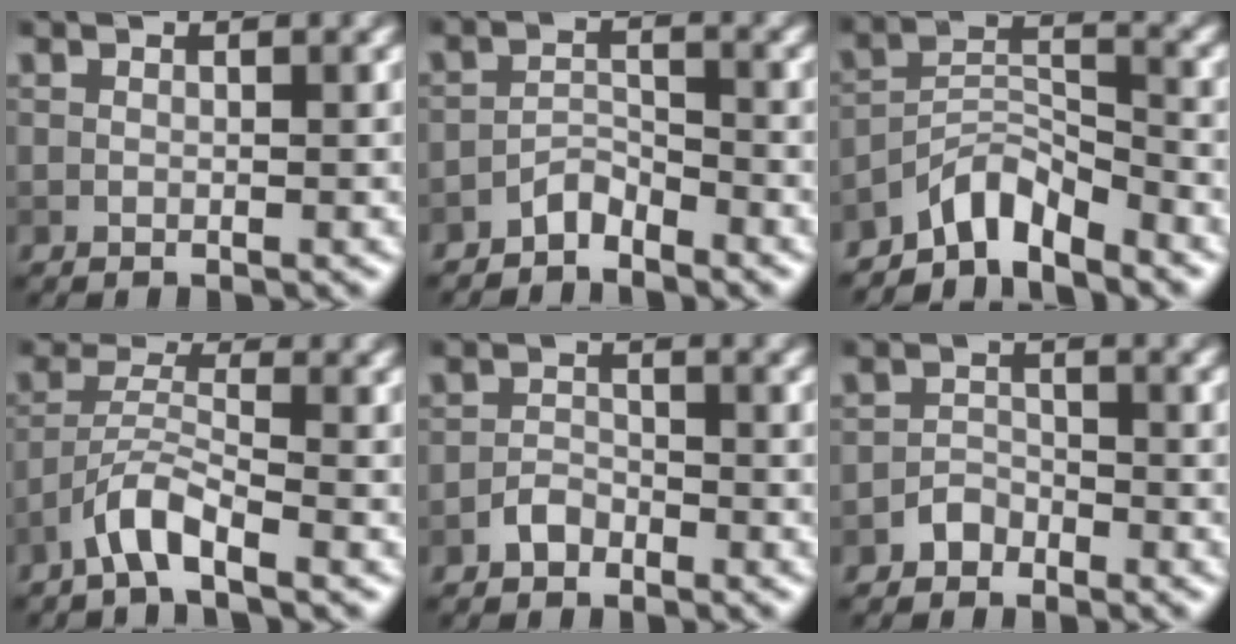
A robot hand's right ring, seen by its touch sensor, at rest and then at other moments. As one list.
[{"total": 2.0, "force": [-1.8, 0.6, 0.6], "torque": [-0.008, 0.009, -0.038]}, {"total": 4.1, "force": [-3.6, 1.2, 1.6], "torque": [-0.023, 0.011, -0.077]}, {"total": 3.0, "force": [-2.1, 0.6, 2.0], "torque": [-0.041, 0.008, -0.049]}, {"total": 1.6, "force": [-1.2, 0.9, 0.6], "torque": [-0.008, 0.006, -0.025]}, {"total": 1.6, "force": [-1.2, 1.0, 0.3], "torque": [0.000, 0.009, -0.024]}]